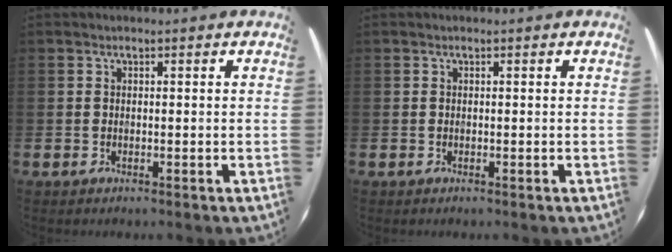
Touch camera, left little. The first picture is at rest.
{"total": 0.0}